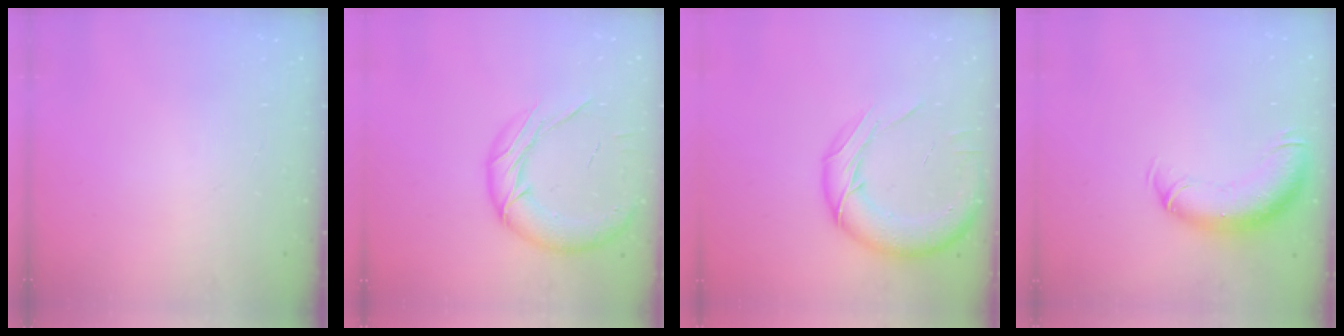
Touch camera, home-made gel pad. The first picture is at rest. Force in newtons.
{"total": 15.9, "press": 15.7, "slide": 1.9}
{"total": 16.0, "press": 15.9, "slide": 1.9}
{"total": 12.5, "press": 12.2, "slide": 3.0}